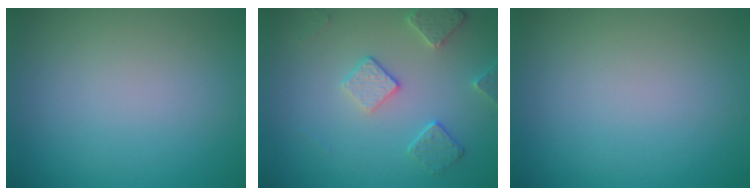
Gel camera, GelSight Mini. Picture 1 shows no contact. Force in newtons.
{"total": 2.8, "press": 2.7, "slide": 0.6}
{"total": 0.0}